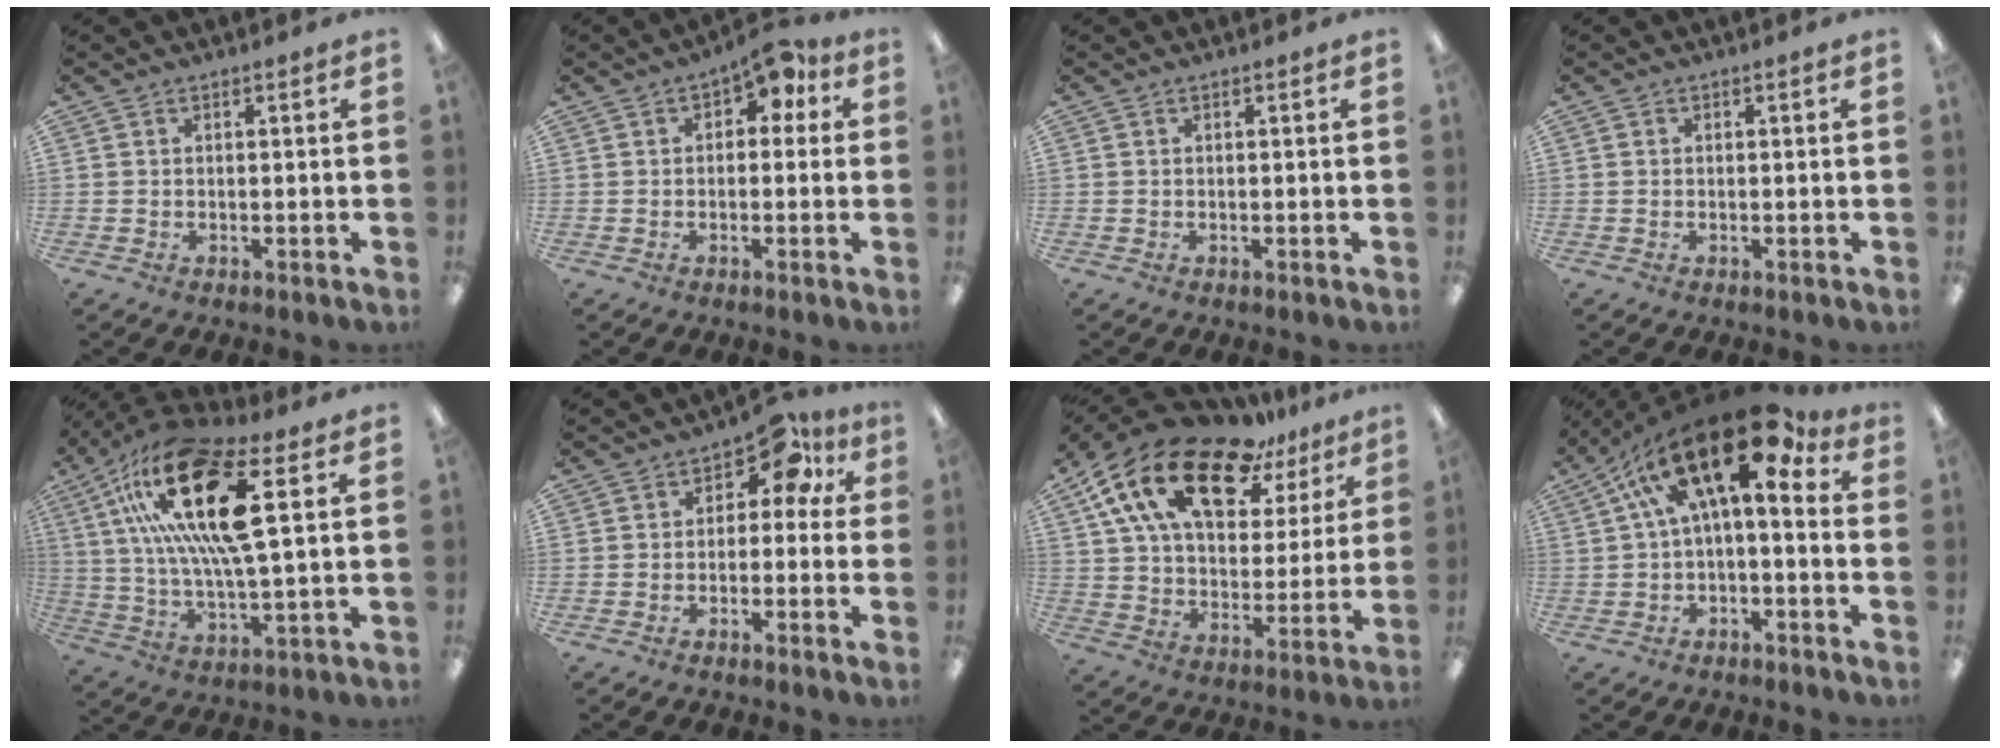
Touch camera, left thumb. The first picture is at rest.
{"total": 4.4, "force": [1.1, 2.7, 3.4], "torque": [-0.050, 0.002, 0.015]}
{"total": 0.0}
{"total": 0.0}
{"total": 22.1, "force": [9.2, 7.1, 18.9], "torque": [-0.378, -0.033, 0.140]}
{"total": 7.5, "force": [3.0, 4.4, 5.2], "torque": [-0.068, -0.015, 0.047]}
{"total": 22.8, "force": [15.1, 10.8, 13.3], "torque": [-0.249, -0.086, 0.266]}
{"total": 19.1, "force": [7.7, 7.3, 15.8], "torque": [-0.274, -0.042, 0.130]}